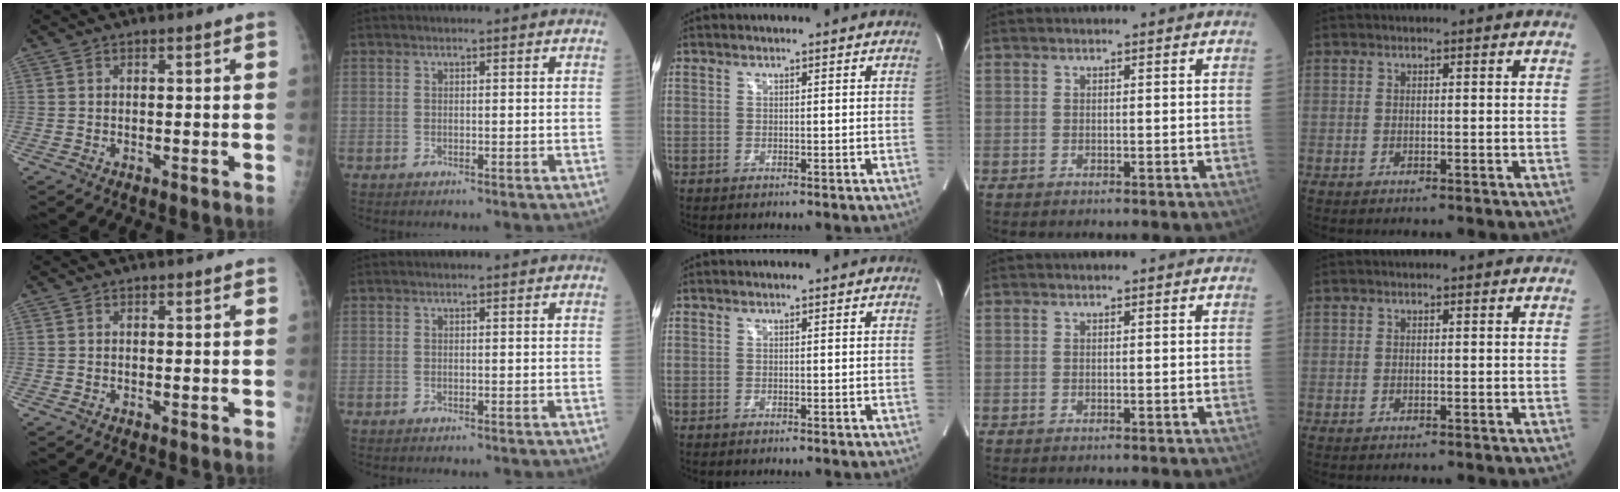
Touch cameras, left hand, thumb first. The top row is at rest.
{}